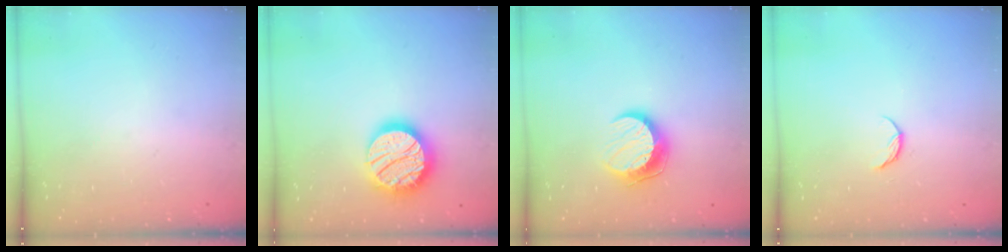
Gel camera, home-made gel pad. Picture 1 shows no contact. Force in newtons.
{"total": 20.3, "press": 20.2, "slide": 1.5}
{"total": 10.3, "press": 10.3, "slide": 0.8}
{"total": 4.6, "press": 4.6, "slide": 0.5}